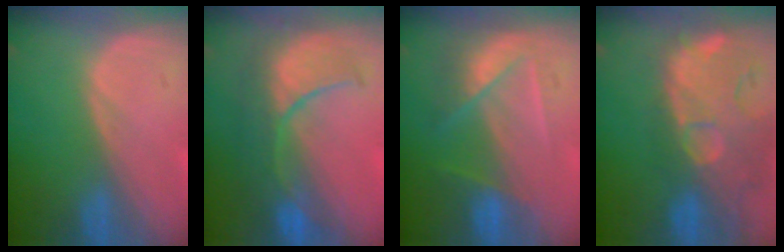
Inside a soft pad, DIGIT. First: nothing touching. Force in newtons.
{"total": 10.3, "press": 9.0, "slide": 5.1}
{"total": 7.3, "press": 6.5, "slide": 3.4}
{"total": 14.2, "press": 11.6, "slide": 8.2}